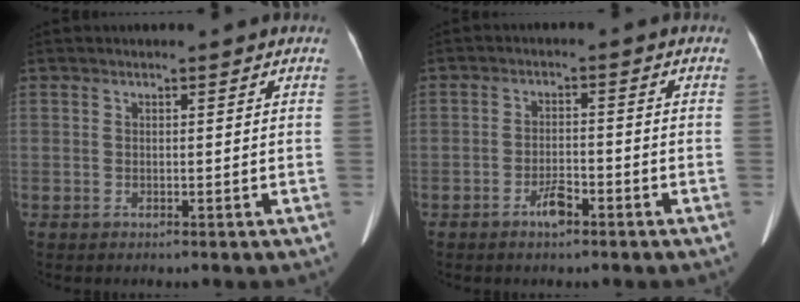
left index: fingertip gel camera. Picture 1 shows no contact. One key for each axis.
{"total": 3.0, "fx": -2.1, "fy": 0.9, "fz": 2.0, "tx": -0.037, "ty": 0.002, "tz": -0.039}